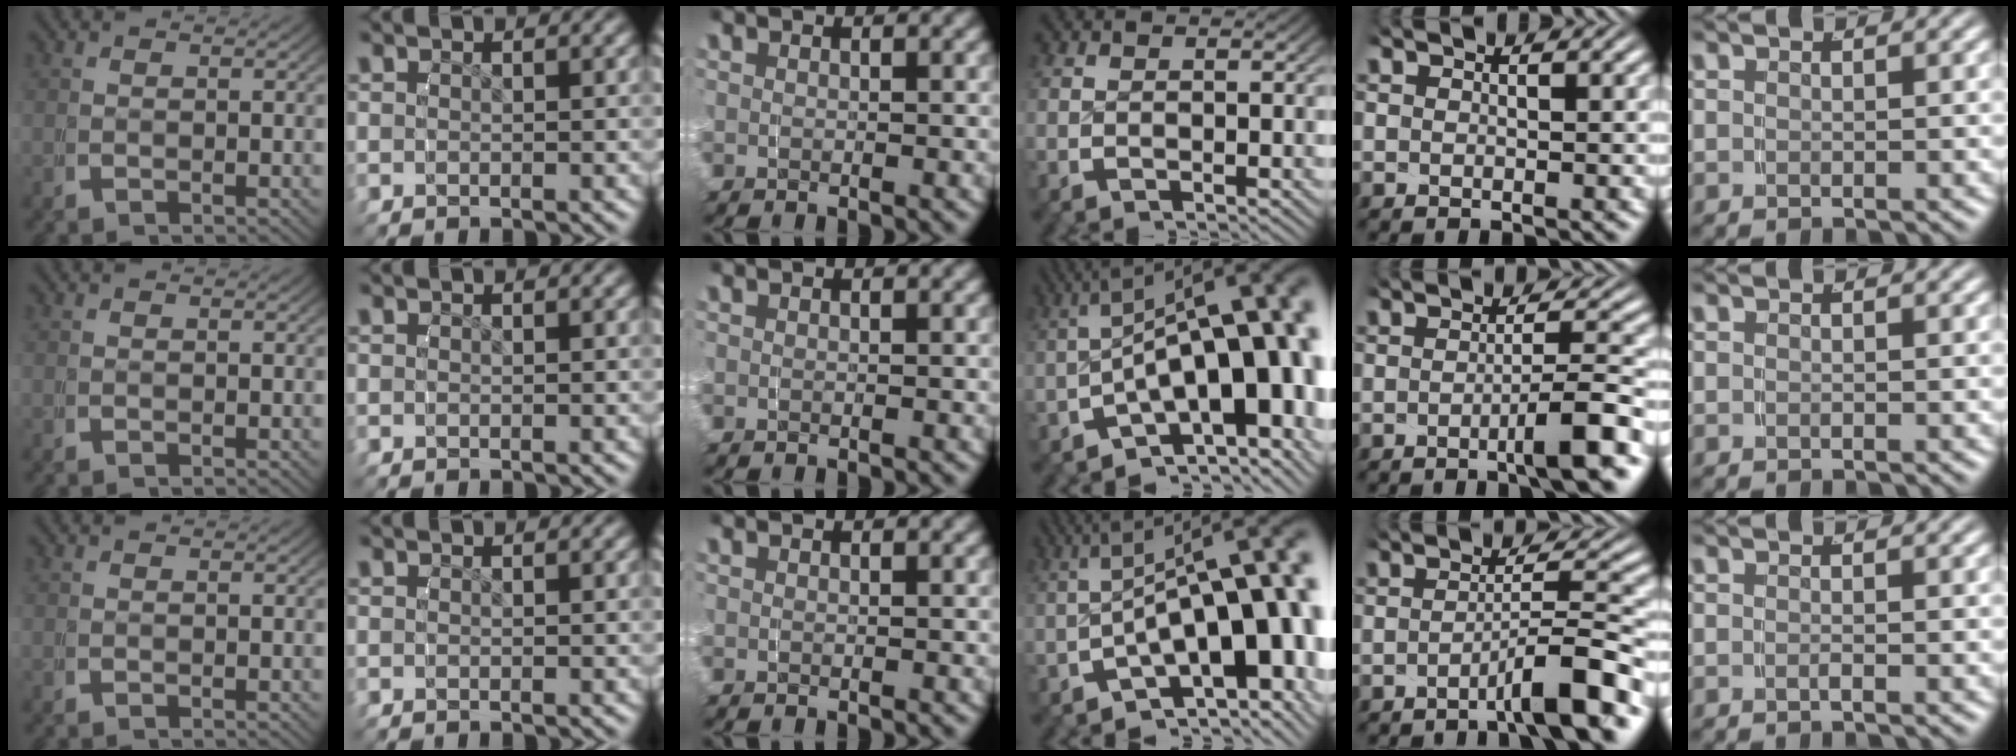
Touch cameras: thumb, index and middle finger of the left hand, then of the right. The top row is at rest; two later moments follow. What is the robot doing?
{"motion": "grasp_and_lifting", "object": "water bottle"}